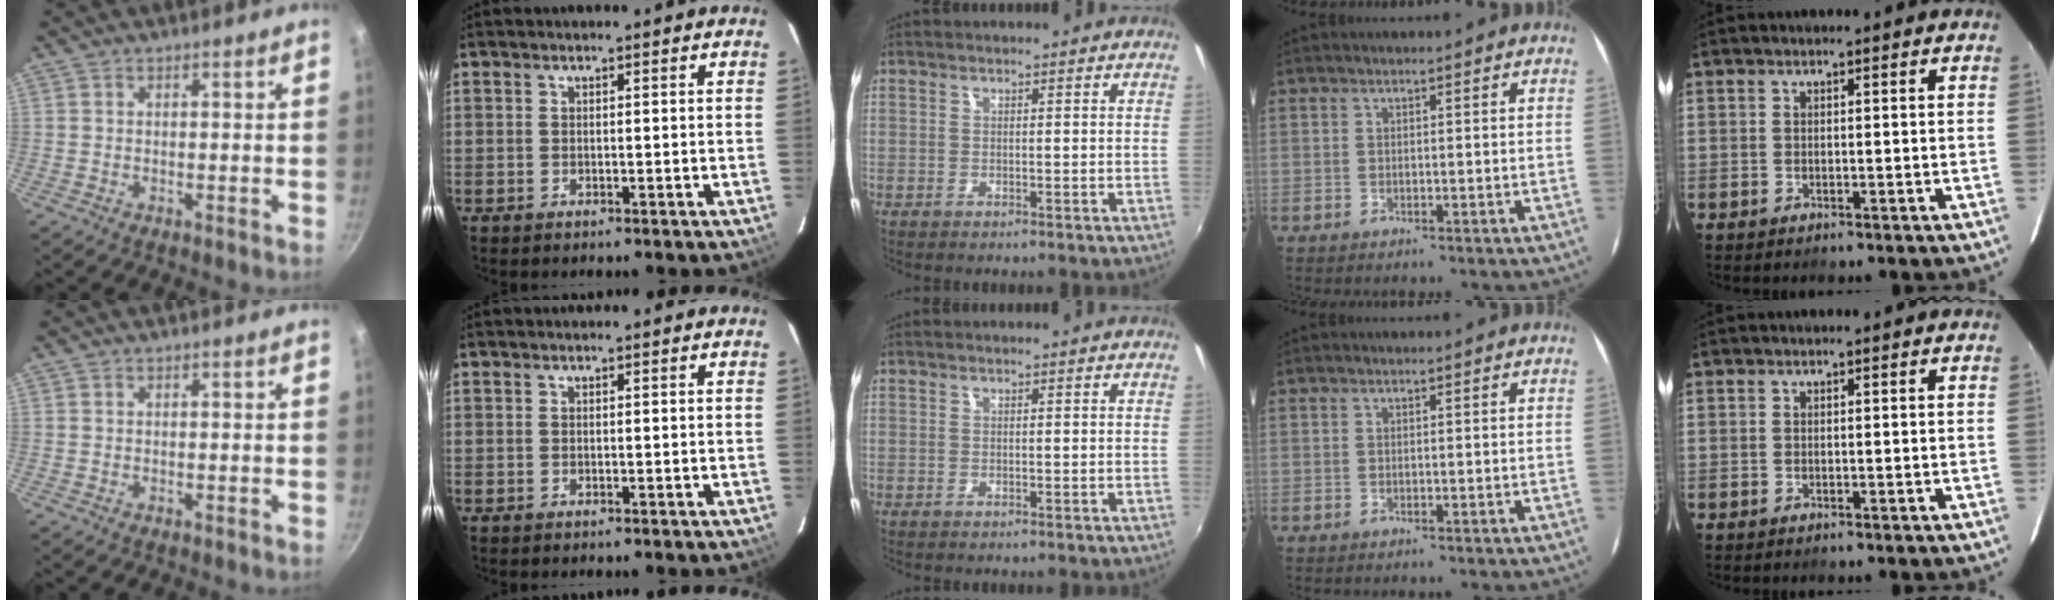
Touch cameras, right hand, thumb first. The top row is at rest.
{}